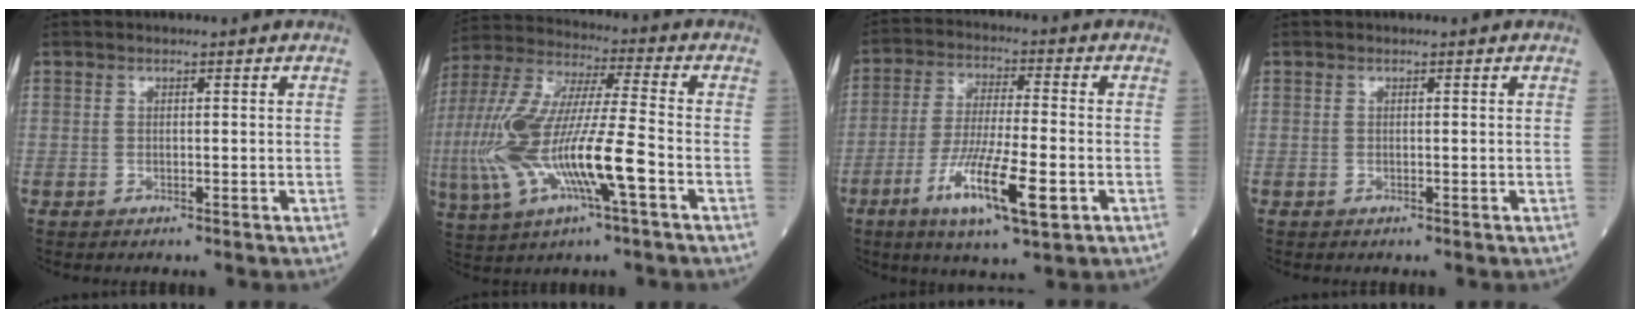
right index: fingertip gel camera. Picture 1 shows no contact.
{"total": 18.3, "force": [-4.7, 2.8, 17.5], "torque": [-0.379, -0.012, -0.085]}
{"total": 12.0, "force": [-4.7, 1.5, 10.9], "torque": [-0.207, -0.019, -0.081]}
{"total": 0.0}